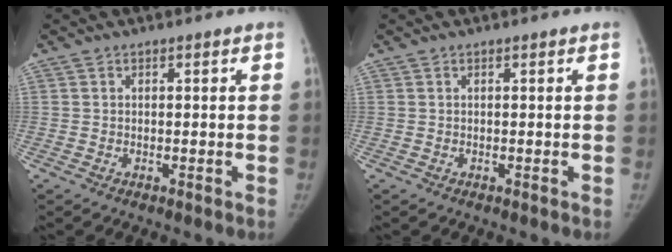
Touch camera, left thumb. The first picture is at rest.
{"total": 0.0}